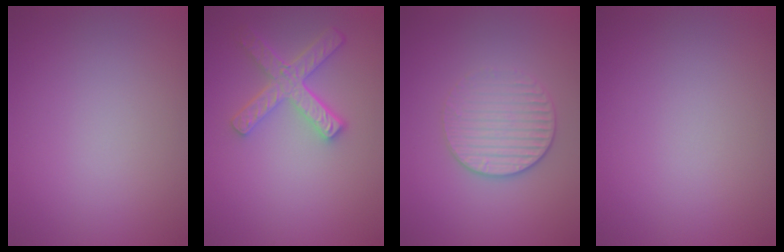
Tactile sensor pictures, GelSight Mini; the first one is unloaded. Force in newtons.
{"total": 4.5, "press": 3.8, "slide": 2.5}
{"total": 3.1, "press": 2.8, "slide": 1.2}
{"total": 0.0}